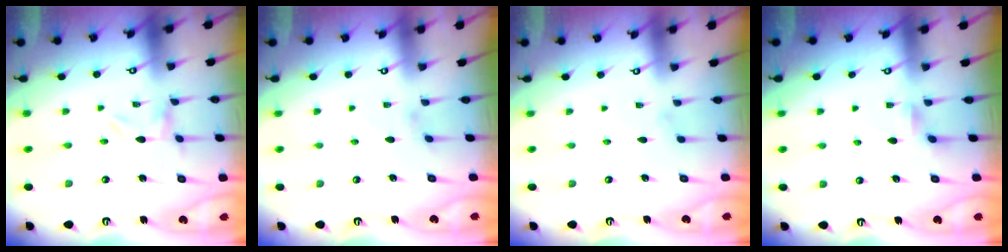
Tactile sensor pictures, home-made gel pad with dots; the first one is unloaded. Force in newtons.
{"total": 1.3, "press": 1.2, "slide": 0.4}
{"total": 0.0}
{"total": 2.2, "press": 2.2, "slide": 0.4}